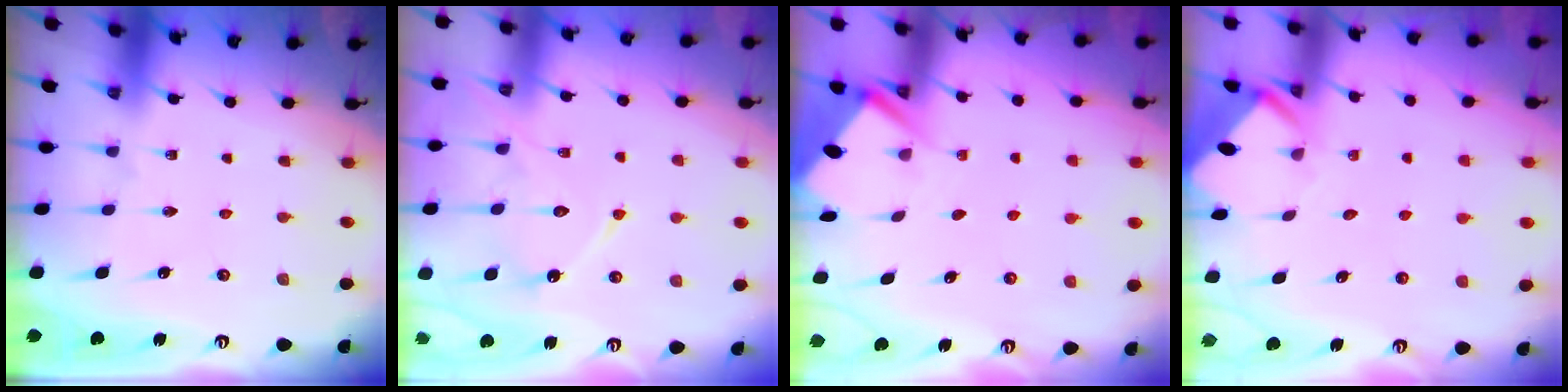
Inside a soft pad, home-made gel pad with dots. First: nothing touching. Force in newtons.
{"total": 11.8, "press": 11.7, "slide": 0.7}
{"total": 2.8, "press": 2.8, "slide": 0.4}
{"total": 3.3, "press": 3.3, "slide": 0.2}